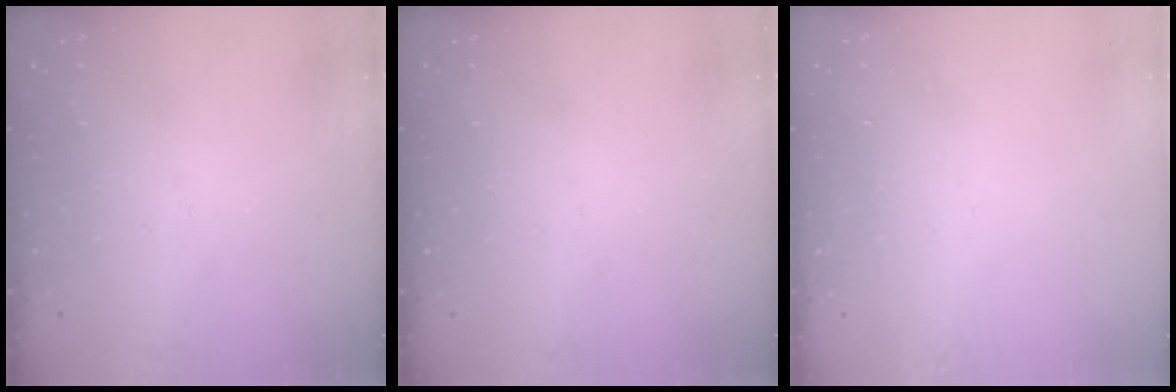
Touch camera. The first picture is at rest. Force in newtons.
{"total": 0.0}
{"total": 2.6, "press": 2.6, "slide": 0.2}